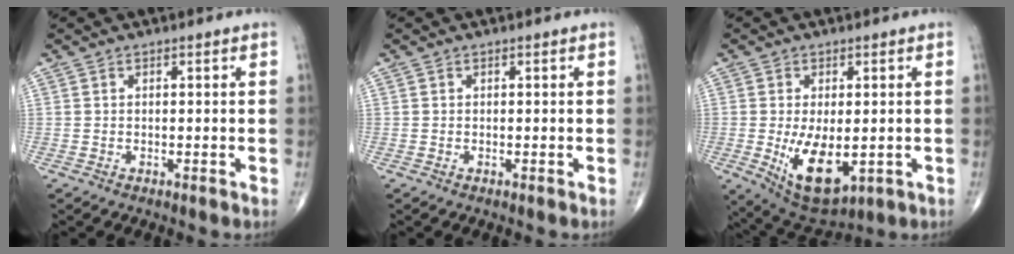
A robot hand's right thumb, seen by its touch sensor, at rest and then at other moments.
{"total": 0.0}
{"total": 11.1, "force": [-2.0, 5.6, 9.4], "torque": [-0.148, -0.019, -0.014]}